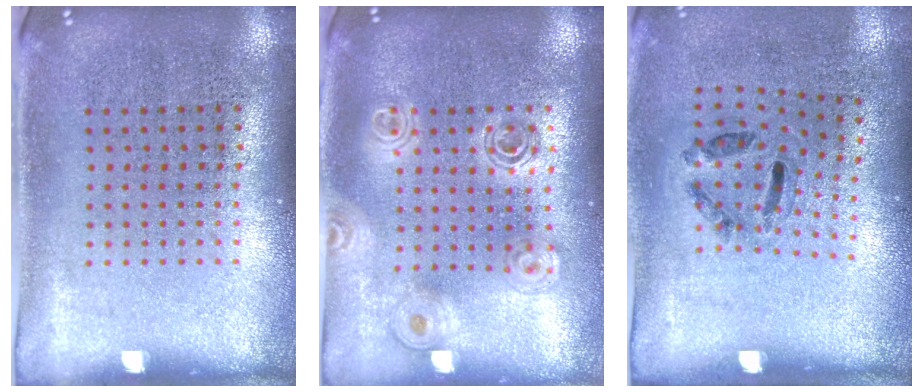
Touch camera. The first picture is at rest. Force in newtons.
{"total": 1.5, "press": 1.4, "slide": 0.7}
{"total": 1.3, "press": 0.6, "slide": 1.1}